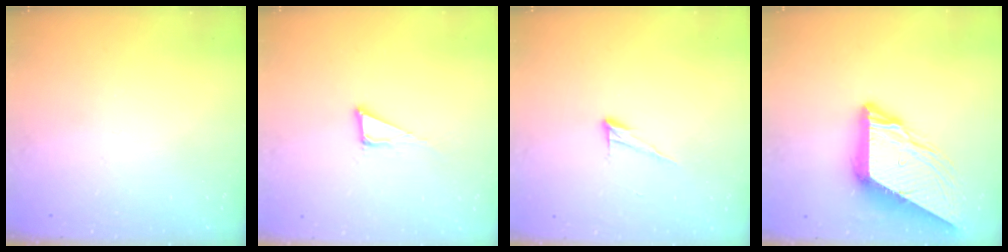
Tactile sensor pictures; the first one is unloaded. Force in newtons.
{"total": 4.3, "press": 4.3, "slide": 0.2}
{"total": 6.6, "press": 6.6, "slide": 0.3}
{"total": 9.3, "press": 9.2, "slide": 0.8}